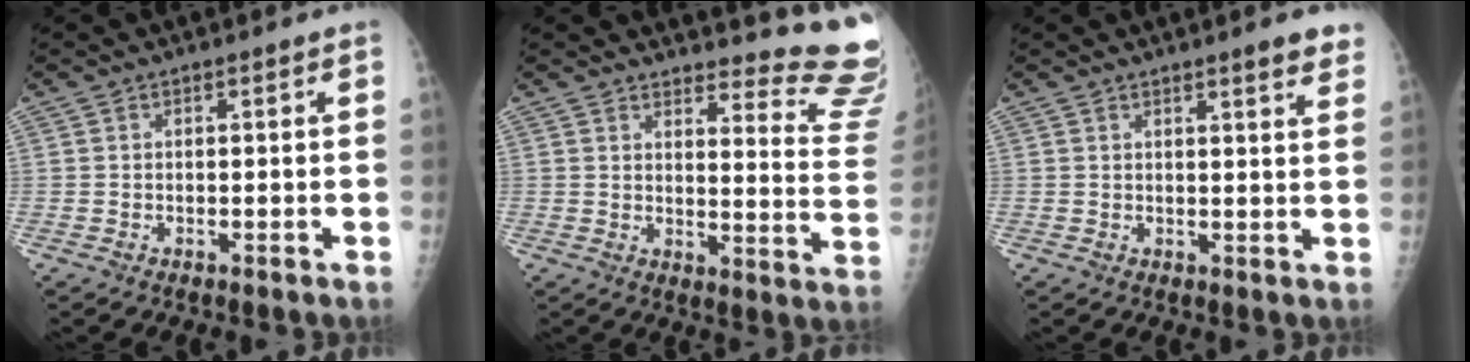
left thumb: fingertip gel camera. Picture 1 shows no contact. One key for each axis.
{"total": 17.8, "fx": 17.1, "fy": 2.7, "fz": 4.2, "tx": -0.011, "ty": -0.191, "tz": 0.171}
{"total": 4.6, "fx": 3.4, "fy": 0.6, "fz": 3.0, "tx": -0.027, "ty": -0.014, "tz": 0.039}